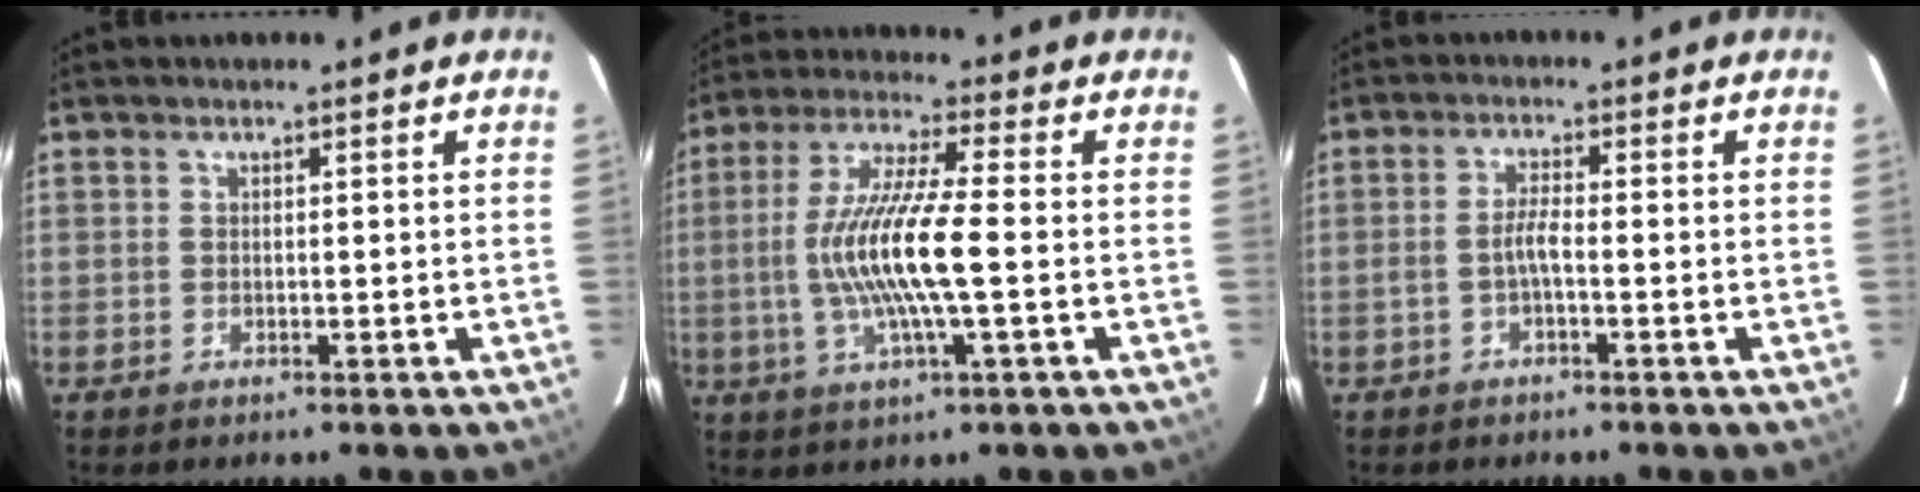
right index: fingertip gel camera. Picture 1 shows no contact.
{"total": 13.6, "force": [-1.7, 1.2, 13.4], "torque": [-0.261, -0.001, -0.032]}
{"total": 2.5, "force": [-1.2, 0.2, 2.2], "torque": [-0.047, 0.005, -0.023]}